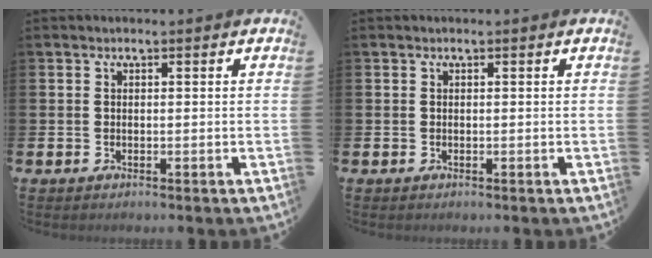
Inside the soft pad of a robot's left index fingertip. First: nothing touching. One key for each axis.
{"total": 0.0}